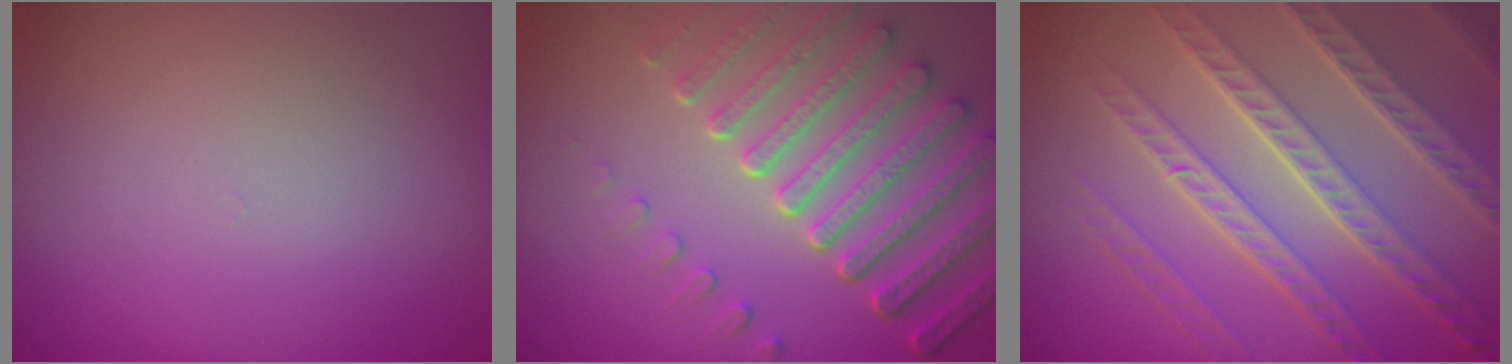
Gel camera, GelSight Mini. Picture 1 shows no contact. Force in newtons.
{"total": 7.0, "press": 5.3, "slide": 4.5}
{"total": 7.8, "press": 5.5, "slide": 5.6}